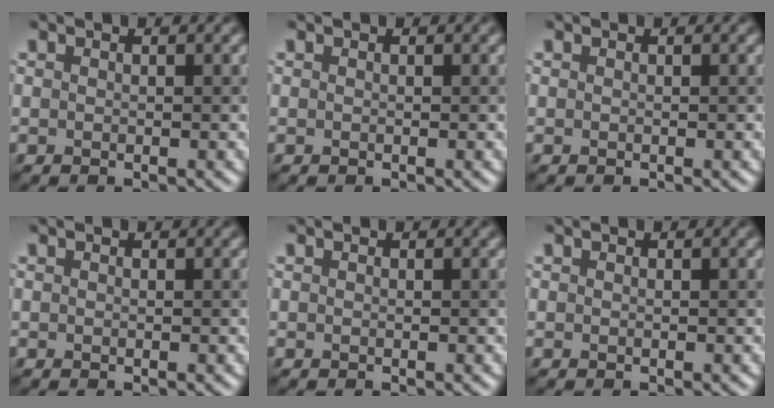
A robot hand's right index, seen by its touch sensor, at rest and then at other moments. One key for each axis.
{"total": 0.0}
{"total": 0.0}
{"total": 0.0}
{"total": 0.0}
{"total": 0.0}